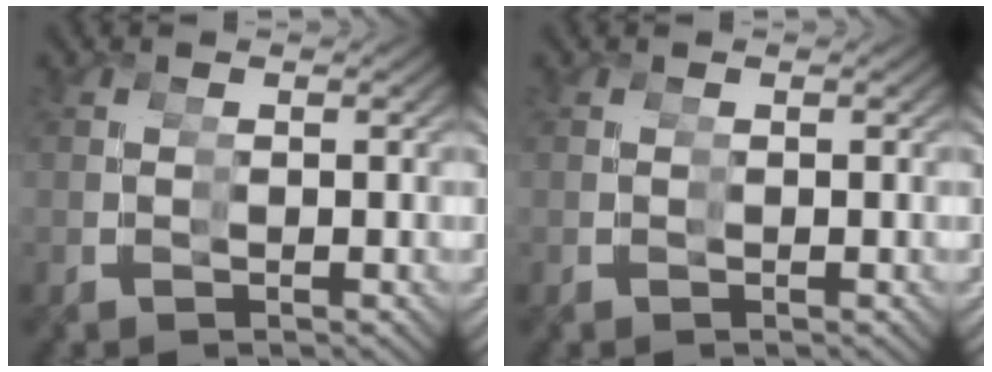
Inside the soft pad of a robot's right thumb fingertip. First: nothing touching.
{"total": 0.0}